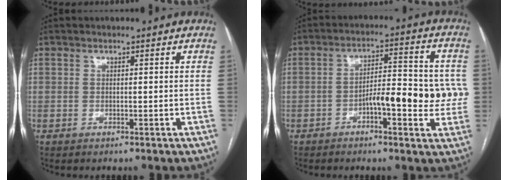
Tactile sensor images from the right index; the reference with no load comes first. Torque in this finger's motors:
{"motor_torque": [0.91, 0.71, 0.18, 0.03]}